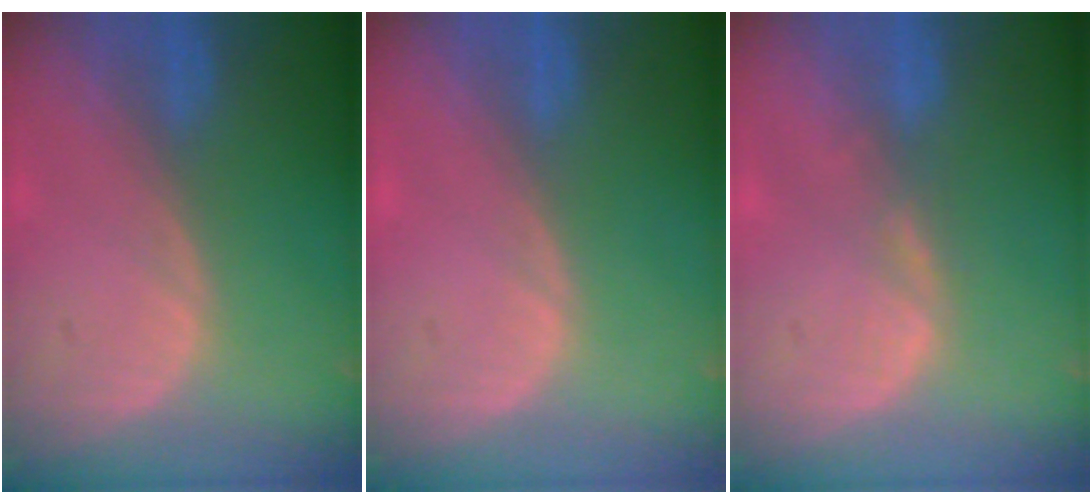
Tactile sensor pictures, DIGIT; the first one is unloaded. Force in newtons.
{"total": 0.0}
{"total": 1.3, "press": 1.3, "slide": 0.2}